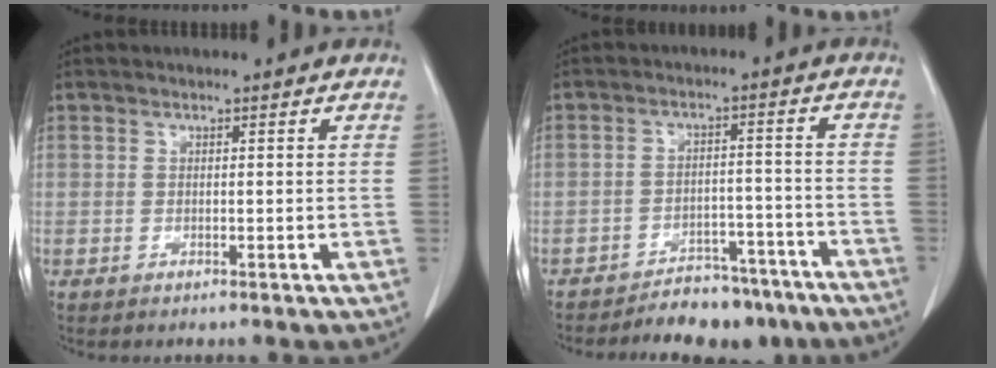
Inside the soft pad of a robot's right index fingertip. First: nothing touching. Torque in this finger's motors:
{"motor_torque": [-0.19, 0.03, -0.05, -0.03]}